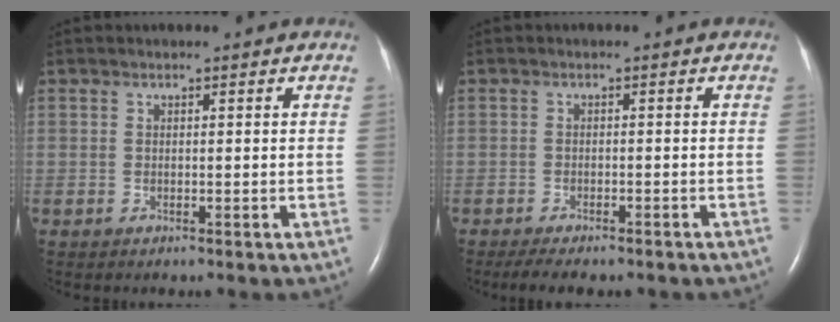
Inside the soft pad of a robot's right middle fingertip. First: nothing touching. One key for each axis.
{"total": 8.3, "fx": -7.0, "fy": 2.0, "fz": 4.1, "tx": -0.058, "ty": -0.006, "tz": -0.089}